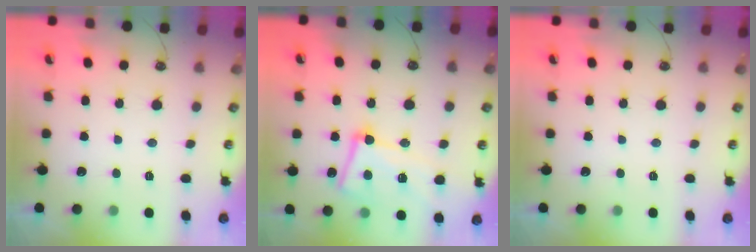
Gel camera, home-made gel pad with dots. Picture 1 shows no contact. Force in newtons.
{"total": 13.7, "press": 13.5, "slide": 2.4}
{"total": 0.0}